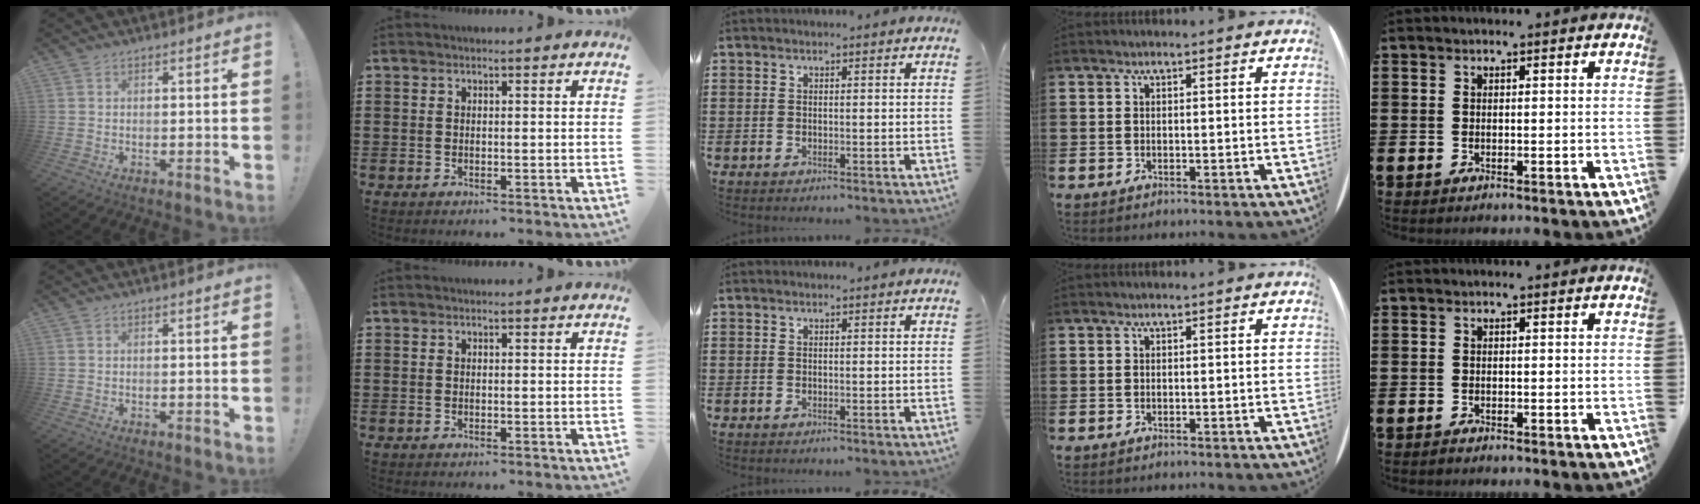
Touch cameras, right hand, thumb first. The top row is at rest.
{}